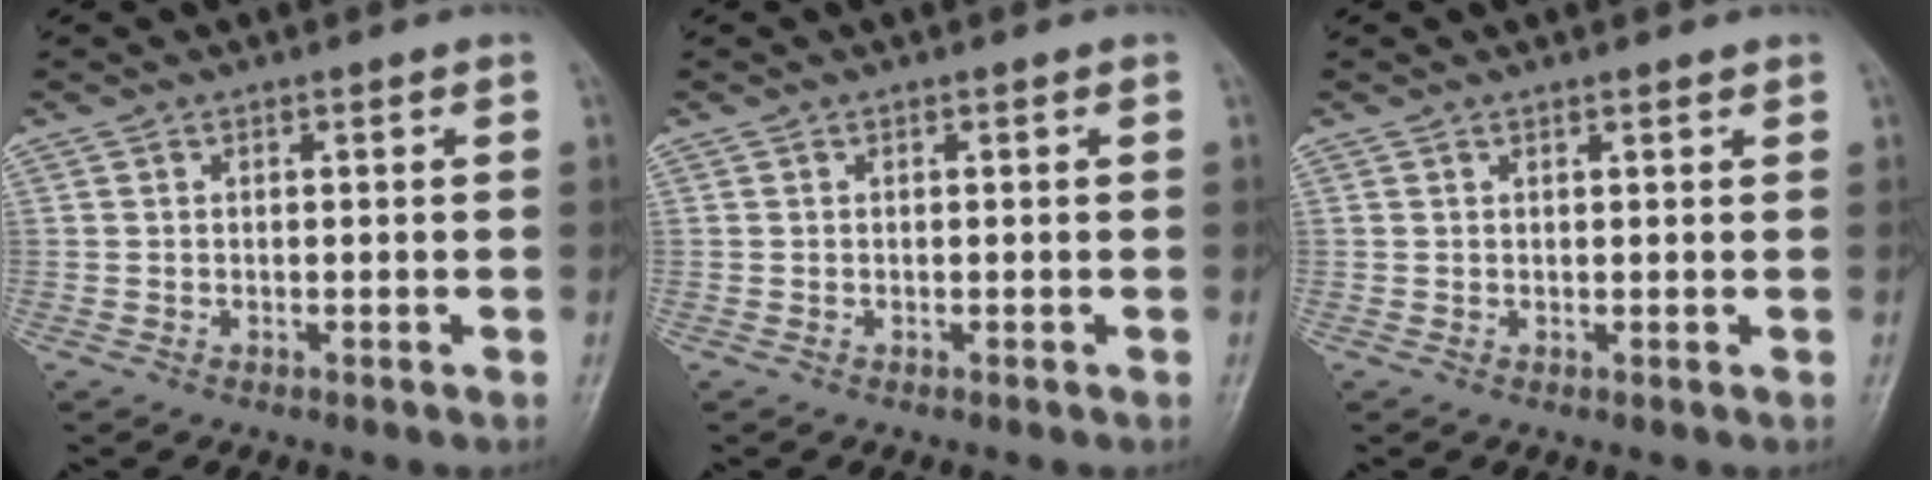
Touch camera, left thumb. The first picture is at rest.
{"total": 0.0}
{"total": 0.9, "force": [0.7, 0.2, 0.4], "torque": [-0.008, -0.005, 0.011]}